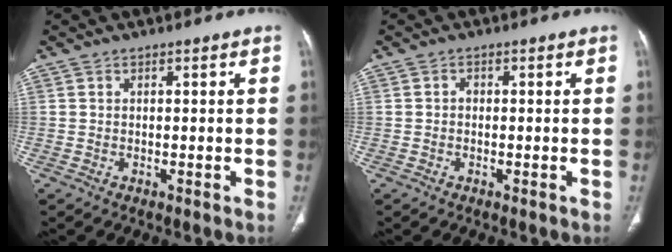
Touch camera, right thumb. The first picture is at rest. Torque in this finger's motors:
{"motor_torque": [0.14, 0.05, 0.54, 0.17, -0.02]}